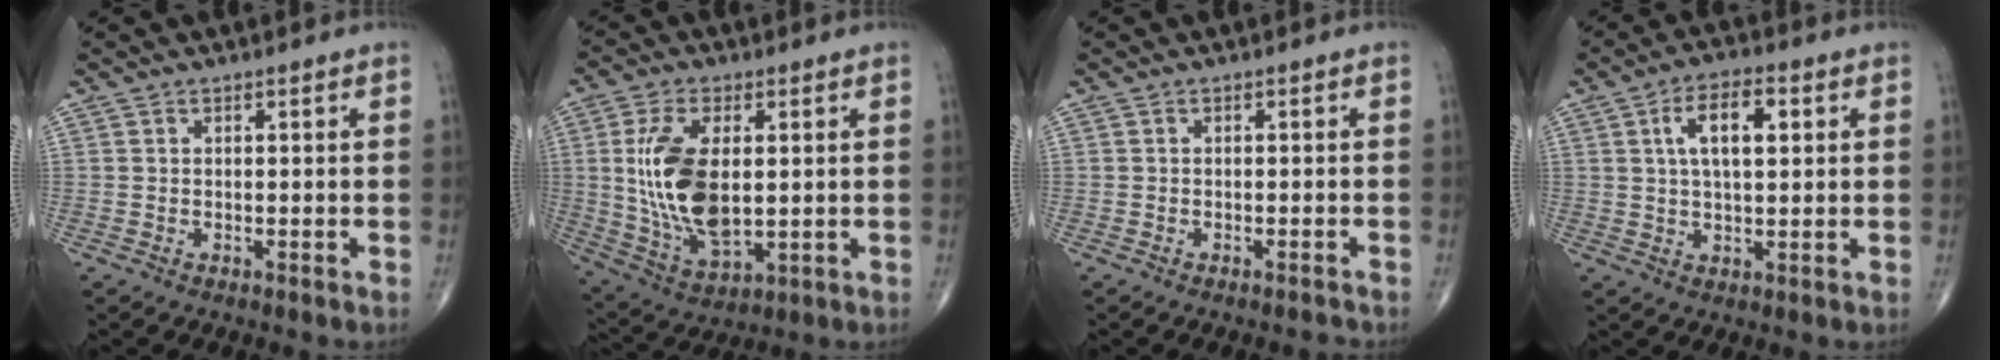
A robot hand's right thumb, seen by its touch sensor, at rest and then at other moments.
{"total": 15.7, "force": [1.5, 8.1, 13.4], "torque": [-0.262, -0.015, 0.040]}
{"total": 1.1, "force": [-1.0, 0.0, 0.4], "torque": [-0.012, 0.008, -0.013]}
{"total": 8.6, "force": [2.3, 4.0, 7.3], "torque": [-0.118, 0.008, 0.037]}